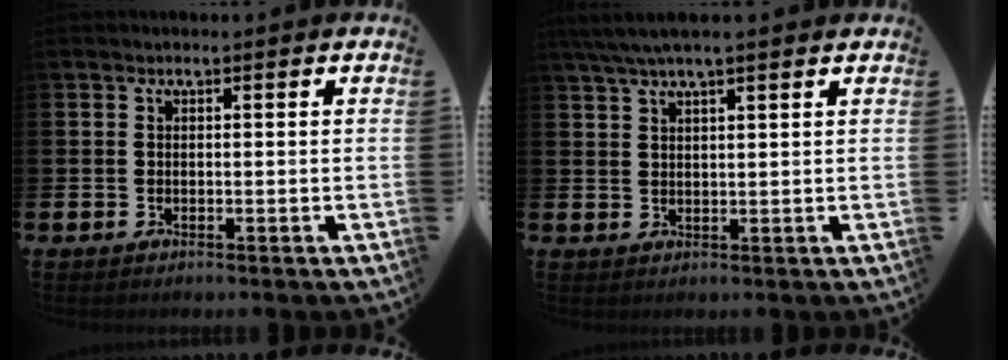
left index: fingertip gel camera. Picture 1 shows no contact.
{"total": 4.1, "force": [3.4, 0.5, 2.3], "torque": [-0.052, -0.002, 0.062]}